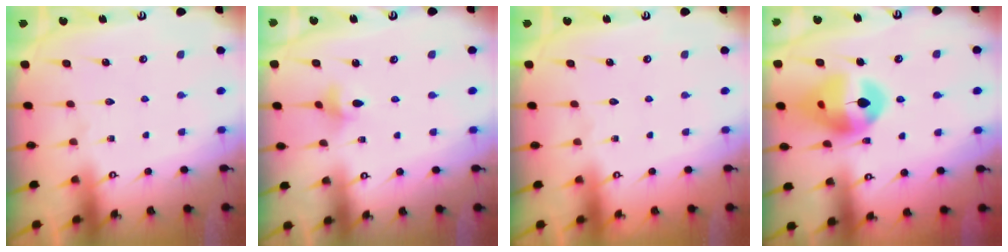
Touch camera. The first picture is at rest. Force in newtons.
{"total": 2.8, "press": 2.8, "slide": 0.4}
{"total": 0.0}
{"total": 15.1, "press": 15.0, "slide": 1.9}